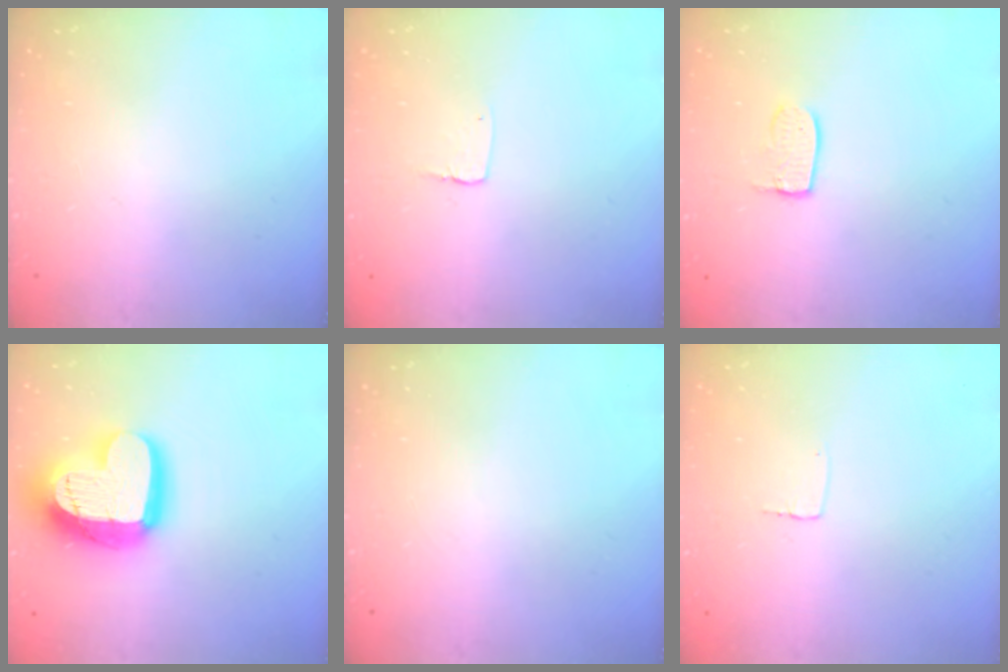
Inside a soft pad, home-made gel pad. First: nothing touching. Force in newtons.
{"total": 2.9, "press": 2.9, "slide": 0.2}
{"total": 5.5, "press": 5.5, "slide": 0.4}
{"total": 24.2, "press": 24.1, "slide": 1.8}
{"total": 0.0}
{"total": 2.6, "press": 2.6, "slide": 0.1}